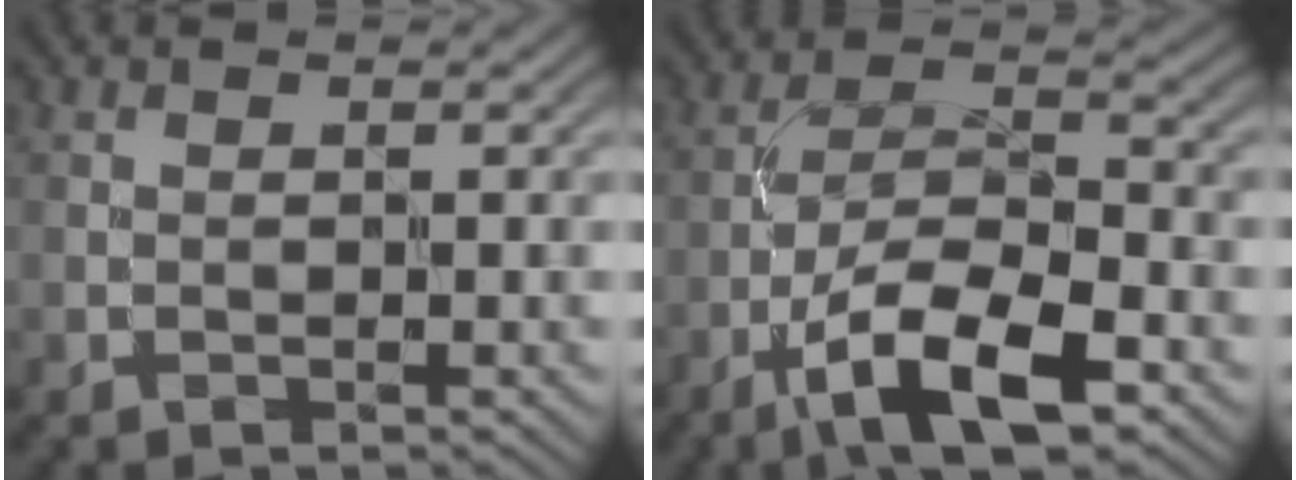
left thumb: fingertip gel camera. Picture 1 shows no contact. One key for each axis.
{"total": 10.7, "fx": -5.9, "fy": 3.4, "fz": 8.3, "tx": -0.143, "ty": 0.005, "tz": -0.117}